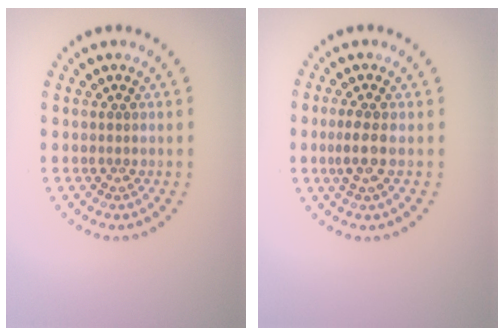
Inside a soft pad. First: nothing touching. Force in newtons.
{"total": 2.1, "press": 1.7, "slide": 1.3}